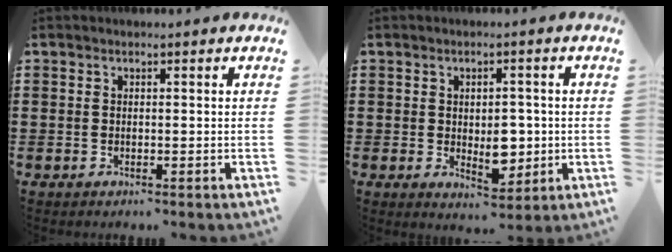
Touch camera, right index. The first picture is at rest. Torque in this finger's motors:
{"motor_torque": [0.35, 0.18, 0.34, 0.06]}